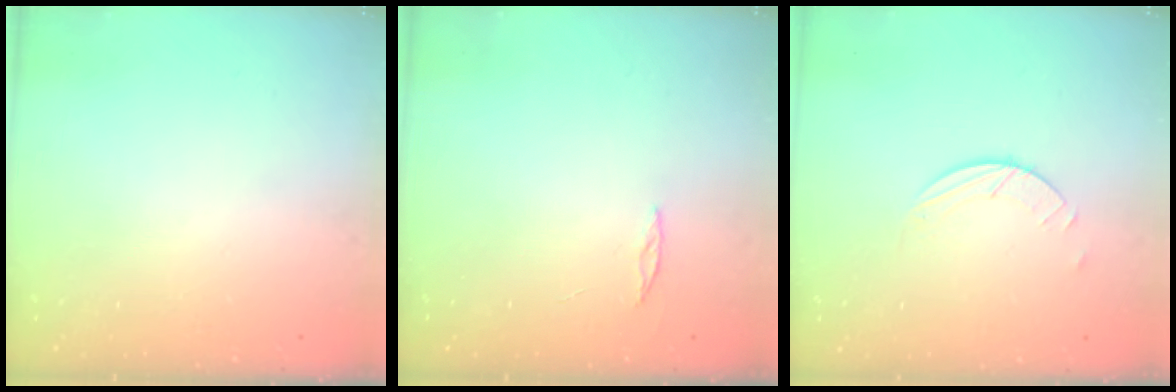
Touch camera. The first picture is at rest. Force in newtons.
{"total": 2.0, "press": 2.0, "slide": 0.2}
{"total": 1.7, "press": 1.7, "slide": 0.2}